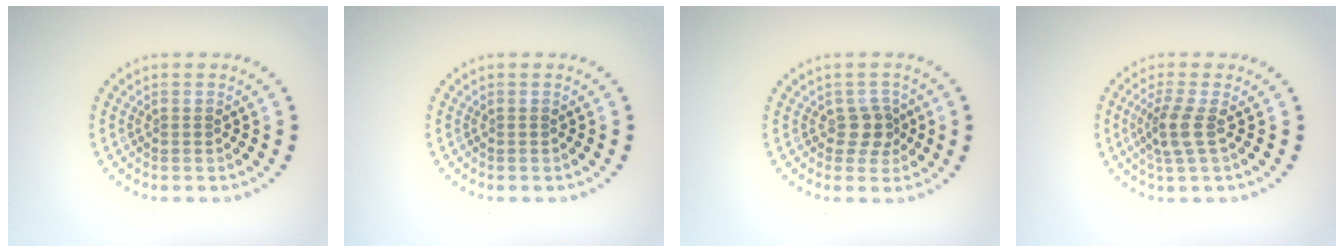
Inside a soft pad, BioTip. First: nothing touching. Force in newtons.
{"total": 0.0}
{"total": 2.0, "press": 1.7, "slide": 1.1}
{"total": 2.6, "press": 1.9, "slide": 1.8}